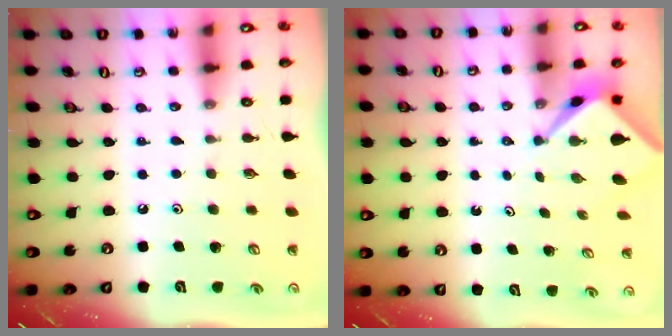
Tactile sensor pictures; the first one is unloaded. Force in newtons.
{"total": 2.1, "press": 2.1, "slide": 0.3}